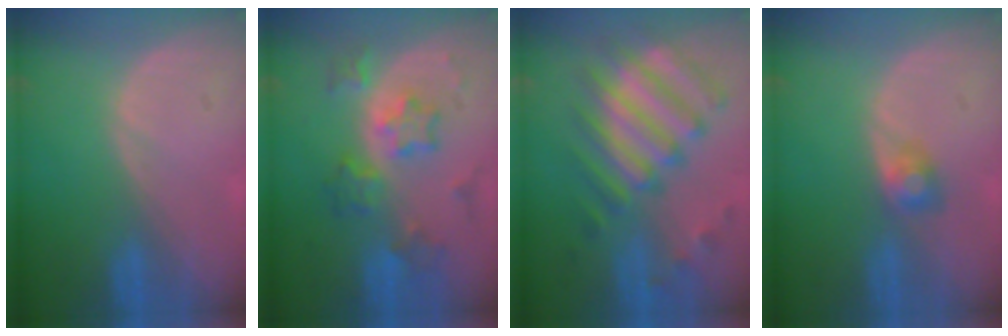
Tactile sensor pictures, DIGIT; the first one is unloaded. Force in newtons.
{"total": 7.1, "press": 7.1, "slide": 0.3}
{"total": 10.6, "press": 10.2, "slide": 3.1}
{"total": 2.3, "press": 2.3, "slide": 0.2}